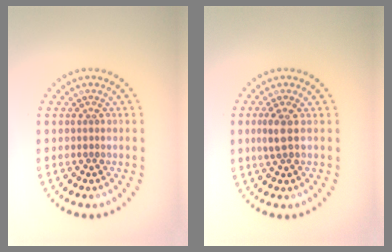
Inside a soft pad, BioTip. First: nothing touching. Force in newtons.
{"total": 1.6, "press": 1.4, "slide": 0.7}